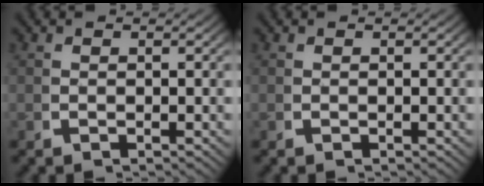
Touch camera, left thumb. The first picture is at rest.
{"total": 0.0}